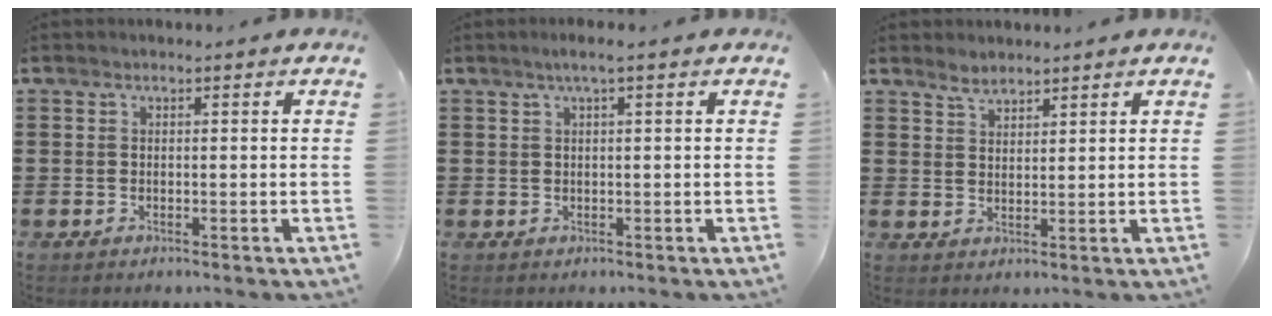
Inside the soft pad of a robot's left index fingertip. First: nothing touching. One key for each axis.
{"total": 1.6, "fx": 0.4, "fy": 0.0, "fz": 1.5, "tx": -0.027, "ty": -0.002, "tz": 0.008}
{"total": 2.4, "fx": 2.1, "fy": 0.8, "fz": 0.7, "tx": -0.018, "ty": 0.002, "tz": 0.041}